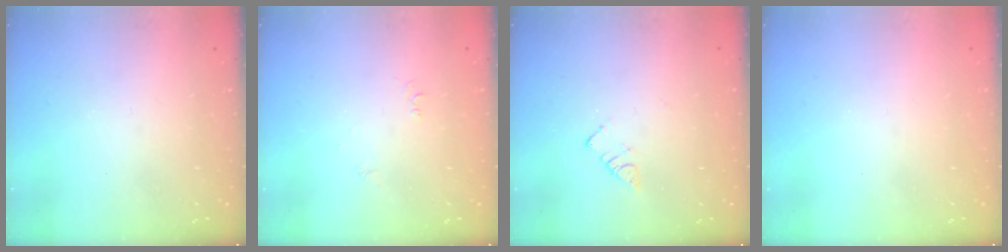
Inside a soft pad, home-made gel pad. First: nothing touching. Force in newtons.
{"total": 4.0, "press": 4.0, "slide": 0.6}
{"total": 3.2, "press": 3.2, "slide": 0.4}
{"total": 0.0}